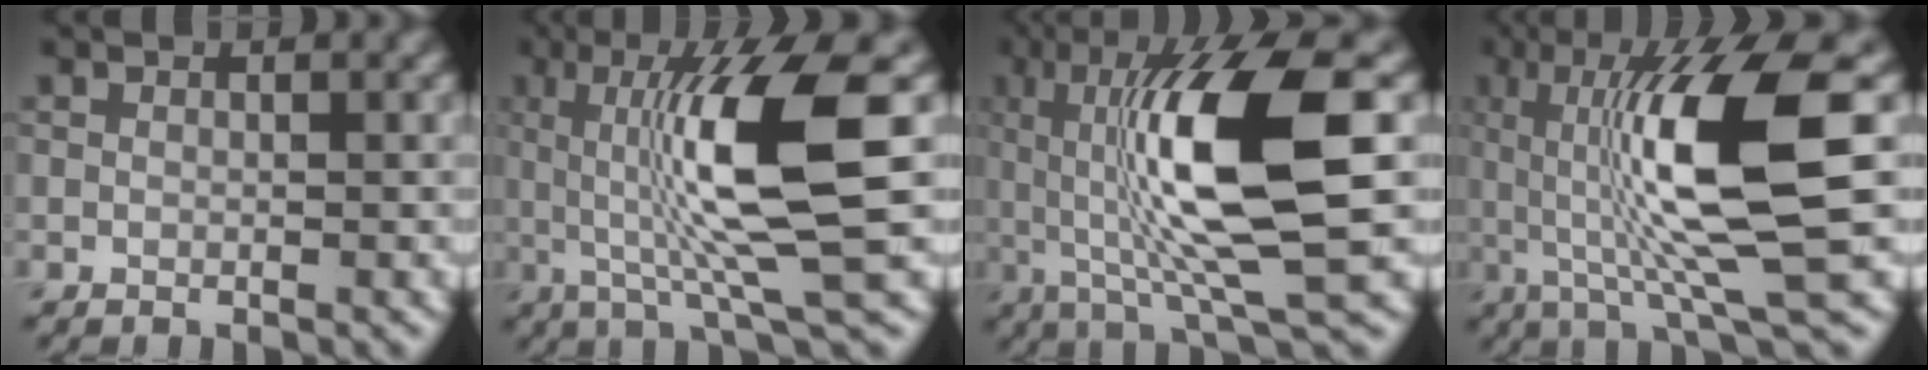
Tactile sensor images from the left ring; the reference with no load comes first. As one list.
[{"total": 10.2, "force": [1.0, 2.0, 10.0], "torque": [-0.161, -0.004, 0.024]}, {"total": 11.5, "force": [1.2, 2.8, 11.1], "torque": [-0.194, 0.002, 0.028]}, {"total": 11.4, "force": [1.0, 2.4, 11.1], "torque": [-0.188, 0.001, 0.025]}]